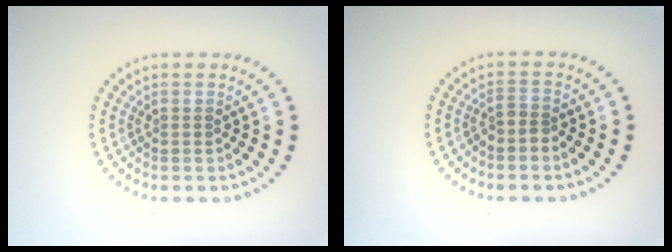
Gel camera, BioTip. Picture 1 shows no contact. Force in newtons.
{"total": 1.1, "press": 0.7, "slide": 0.8}